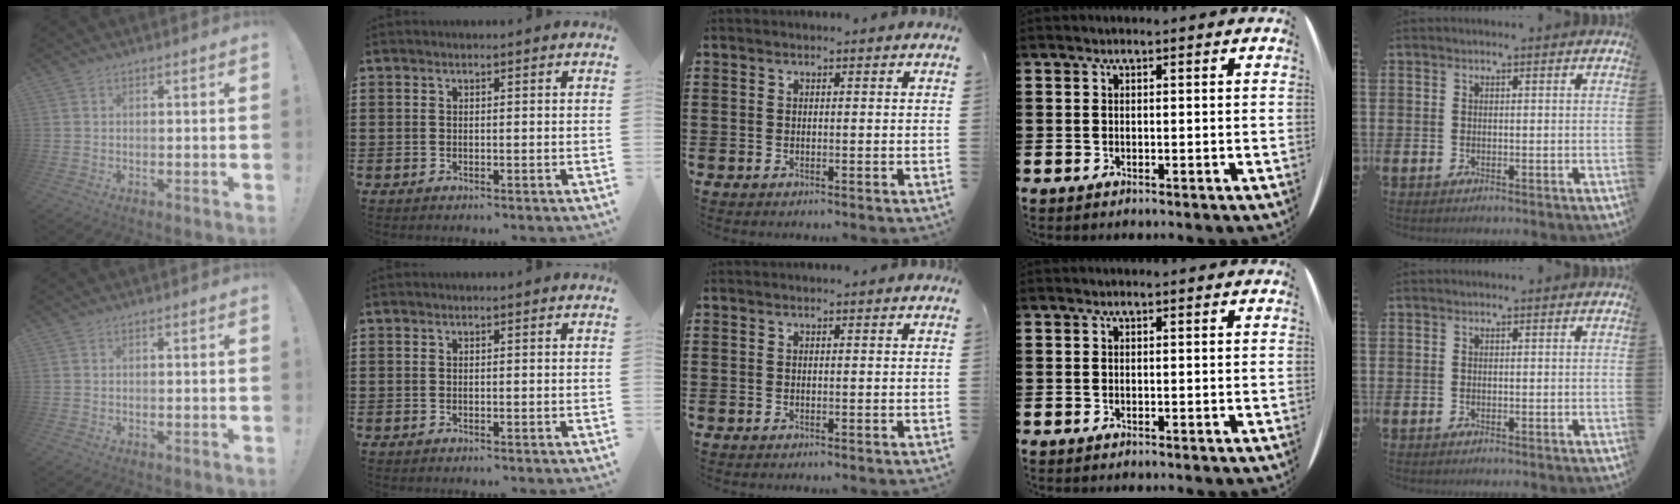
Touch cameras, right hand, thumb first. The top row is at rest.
{}